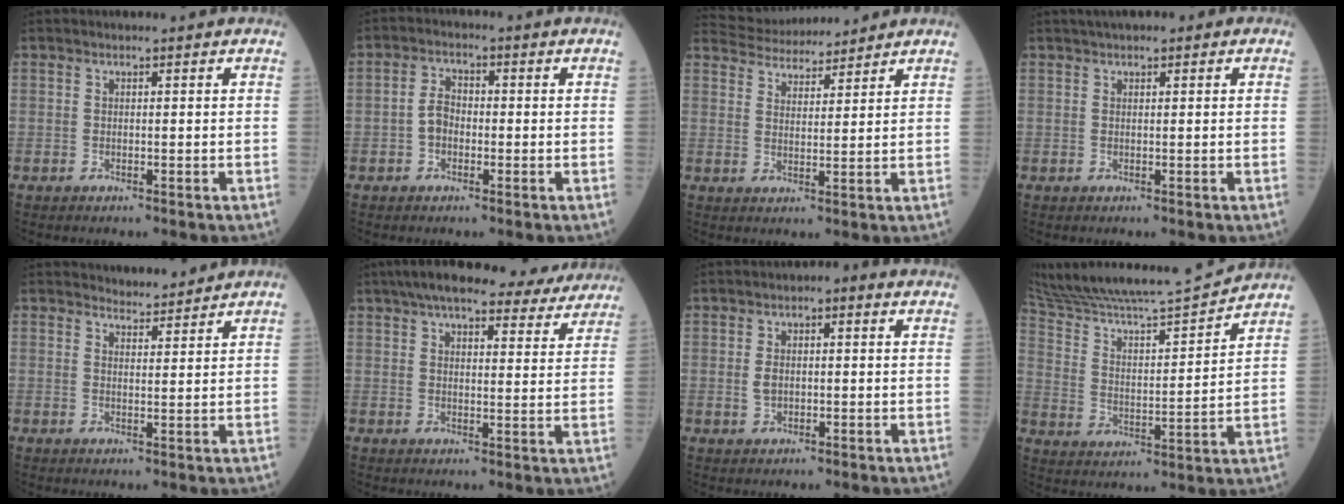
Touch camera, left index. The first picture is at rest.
{"total": 3.4, "force": [-0.7, 2.3, 2.4], "torque": [-0.050, 0.013, -0.018]}
{"total": 8.7, "force": [8.5, 1.2, 1.5], "torque": [-0.035, 0.023, 0.139]}
{"total": 3.5, "force": [2.0, 1.5, 2.5], "torque": [-0.043, 0.021, 0.030]}
{"total": 3.0, "force": [3.0, 0.2, -0.3], "torque": [-0.004, 0.002, 0.050]}
{"total": 20.3, "force": [17.7, 4.7, 9.0], "torque": [-0.134, 0.038, 0.227]}
{"total": 3.6, "force": [0.2, 2.2, 2.9], "torque": [-0.057, 0.015, 0.001]}
{"total": 17.5, "force": [16.5, -1.1, 5.6], "torque": [-0.113, -0.026, 0.277]}